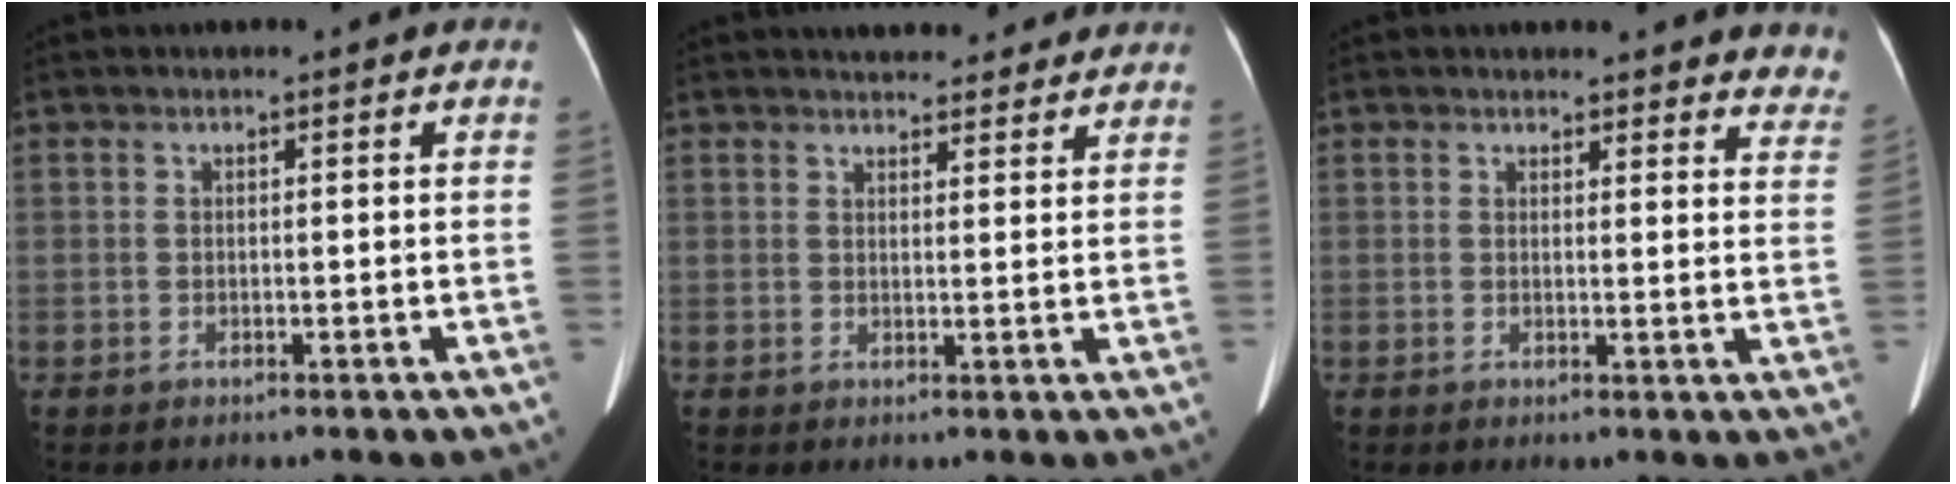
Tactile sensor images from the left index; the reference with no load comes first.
{"total": 10.6, "force": [9.7, 2.9, 3.3], "torque": [-0.023, -0.005, 0.105]}
{"total": 13.6, "force": [12.7, 3.9, 3.2], "torque": [0.011, -0.038, 0.110]}